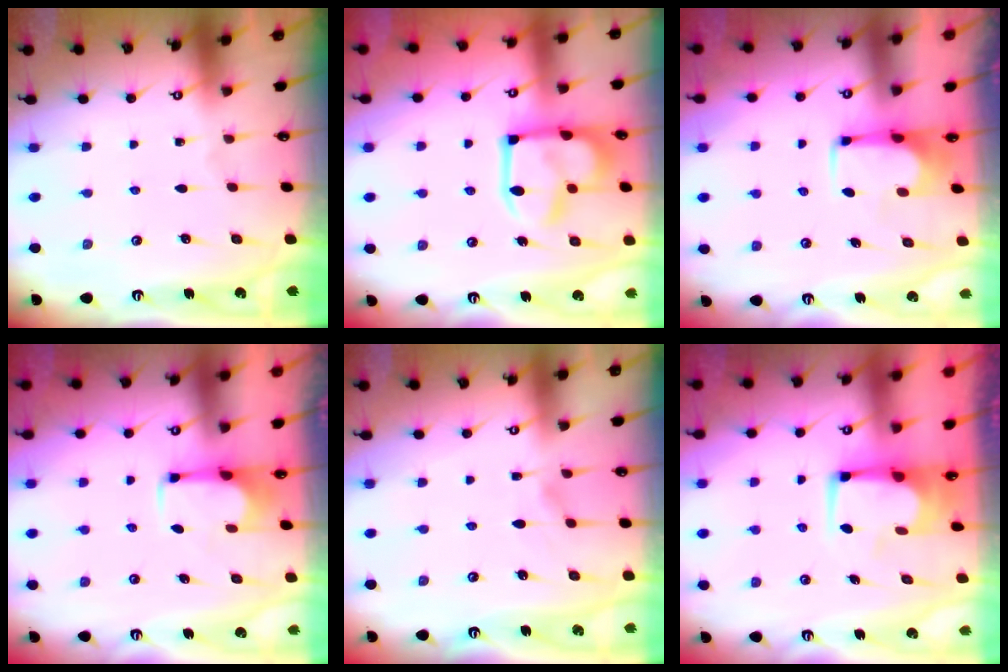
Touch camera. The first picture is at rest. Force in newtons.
{"total": 15.3, "press": 15.2, "slide": 1.3}
{"total": 0.0}
{"total": 2.5, "press": 2.3, "slide": 0.9}
{"total": 1.8, "press": 1.6, "slide": 0.9}
{"total": 3.7, "press": 3.7, "slide": 0.3}